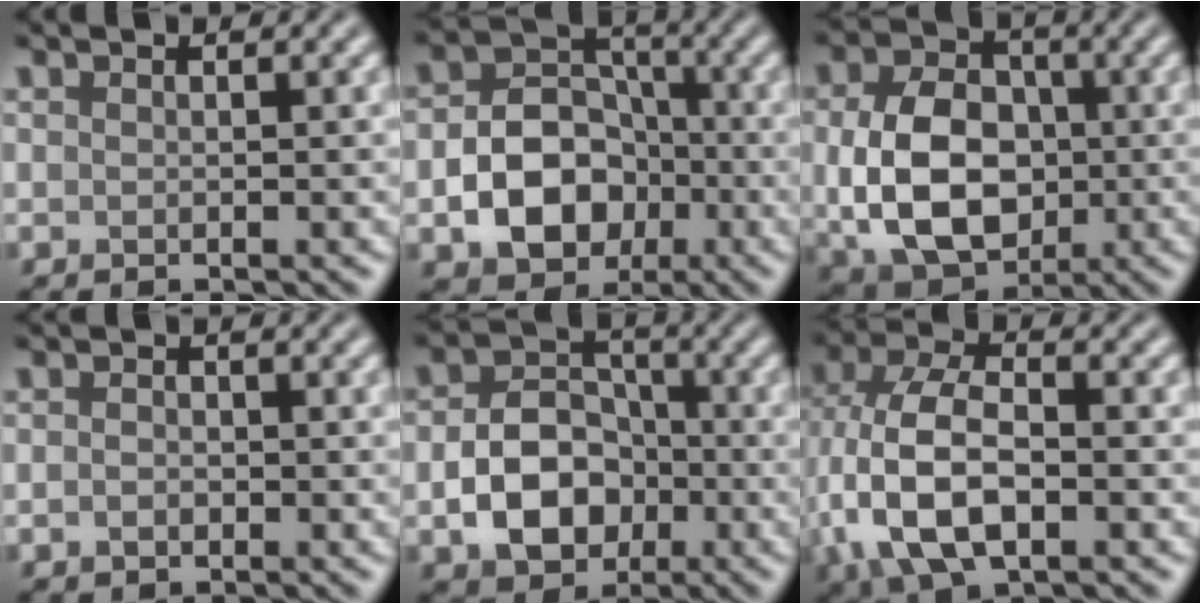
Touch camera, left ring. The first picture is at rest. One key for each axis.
{"total": 7.3, "fx": -2.1, "fy": 5.5, "fz": 4.3, "tx": -0.068, "ty": -0.003, "tz": -0.036}
{"total": 9.6, "fx": -0.5, "fy": 6.9, "fz": 6.7, "tx": -0.135, "ty": -0.011, "tz": -0.010}
{"total": 1.2, "fx": -0.3, "fy": 0.9, "fz": 0.7, "tx": -0.011, "ty": -0.001, "tz": -0.010}
{"total": 6.5, "fx": -1.8, "fy": 4.8, "fz": 4.0, "tx": -0.066, "ty": -0.002, "tz": -0.030}
{"total": 9.6, "fx": -2.1, "fy": 5.6, "fz": 7.5, "tx": -0.178, "ty": -0.001, "tz": -0.051}